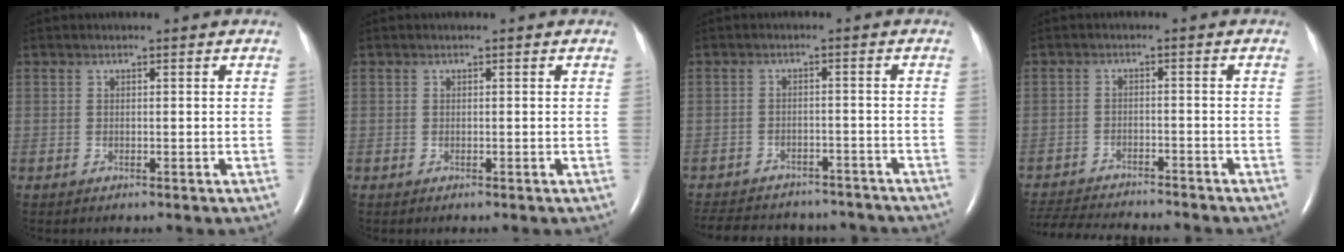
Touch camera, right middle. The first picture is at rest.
{"total": 0.0}
{"total": 18.0, "force": [-15.9, 6.1, 5.8], "torque": [-0.149, -0.008, -0.202]}
{"total": 13.6, "force": [-12.6, 1.6, 4.7], "torque": [-0.086, -0.015, -0.183]}